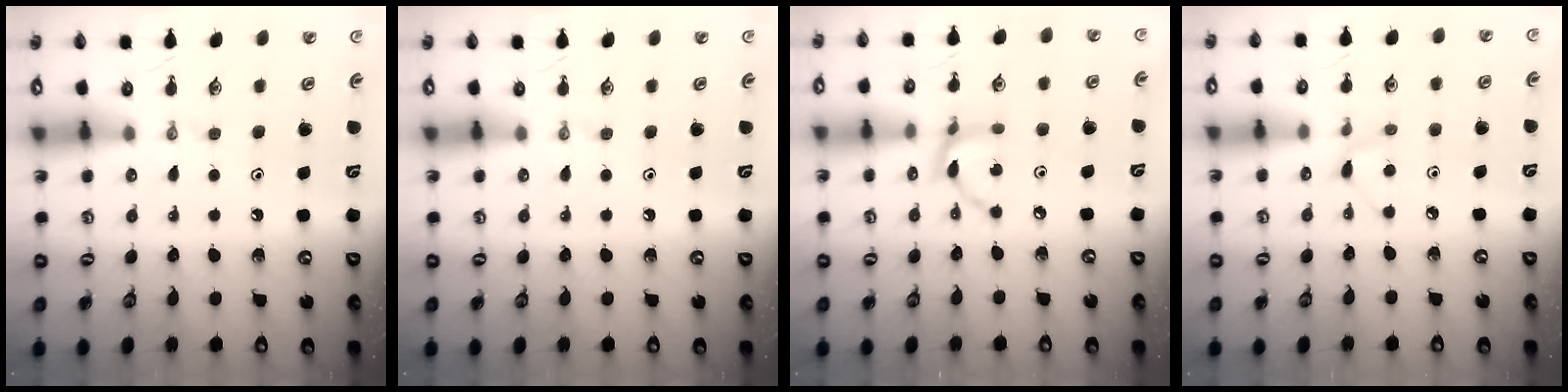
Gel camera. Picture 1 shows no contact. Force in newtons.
{"total": 0.0}
{"total": 7.3, "press": 7.3, "slide": 0.3}
{"total": 4.6, "press": 4.5, "slide": 0.6}